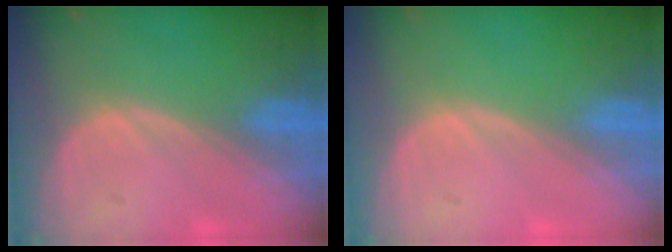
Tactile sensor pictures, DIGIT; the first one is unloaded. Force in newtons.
{"total": 0.0}